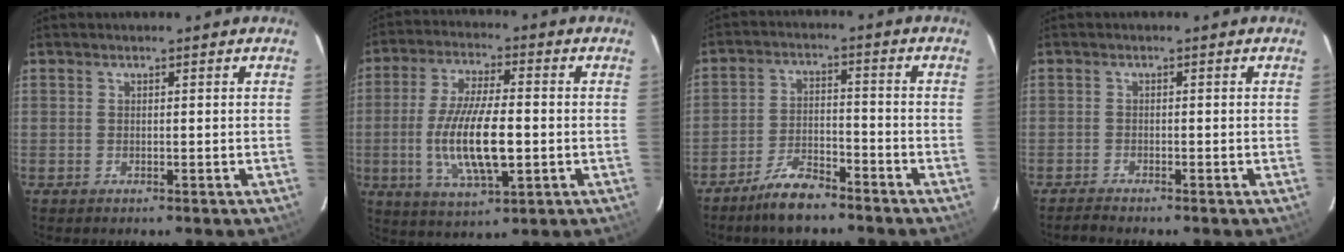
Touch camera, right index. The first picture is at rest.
{"total": 14.0, "force": [-2.2, 4.2, 13.2], "torque": [-0.262, -0.012, -0.038]}
{"total": 8.1, "force": [-6.6, 2.3, 4.0], "torque": [-0.096, 0.004, -0.119]}
{"total": 1.9, "force": [-1.8, 0.1, 0.5], "torque": [-0.022, -0.006, -0.034]}